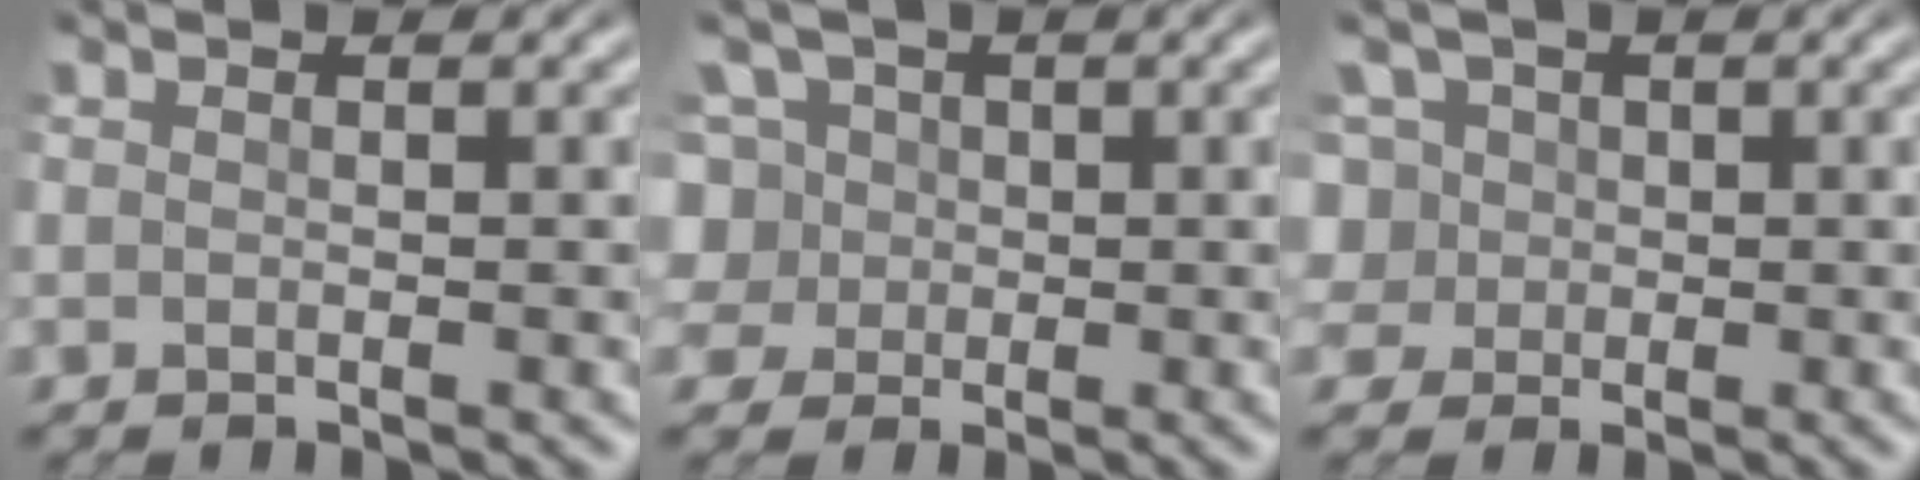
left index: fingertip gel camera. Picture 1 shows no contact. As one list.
[{"total": 7.2, "force": [1.8, 6.2, 3.2], "torque": [-0.069, 0.038, 0.008]}, {"total": 6.4, "force": [1.8, 5.5, 2.9], "torque": [-0.056, 0.035, 0.008]}]